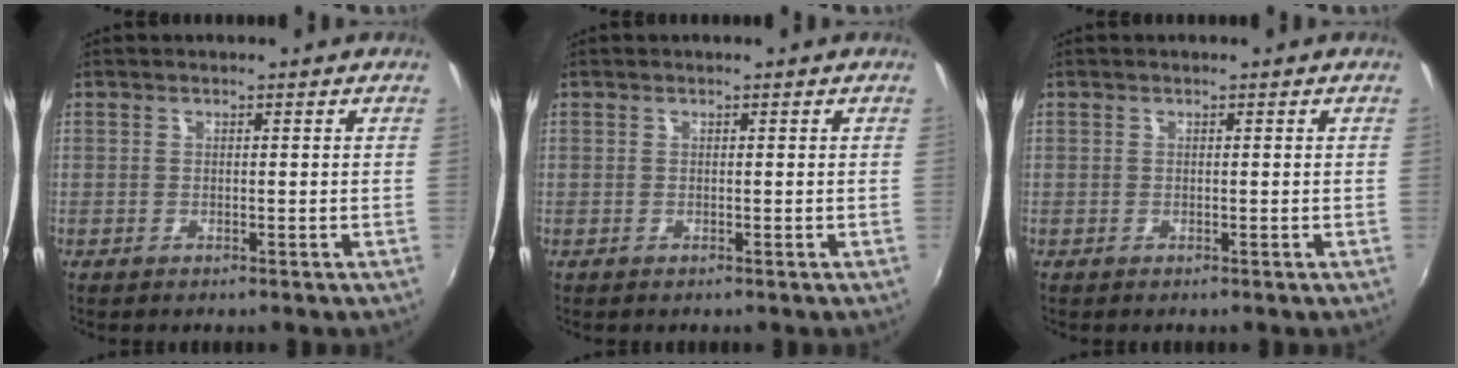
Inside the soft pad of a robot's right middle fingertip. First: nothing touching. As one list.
[{"total": 0.0}, {"total": 0.0}]